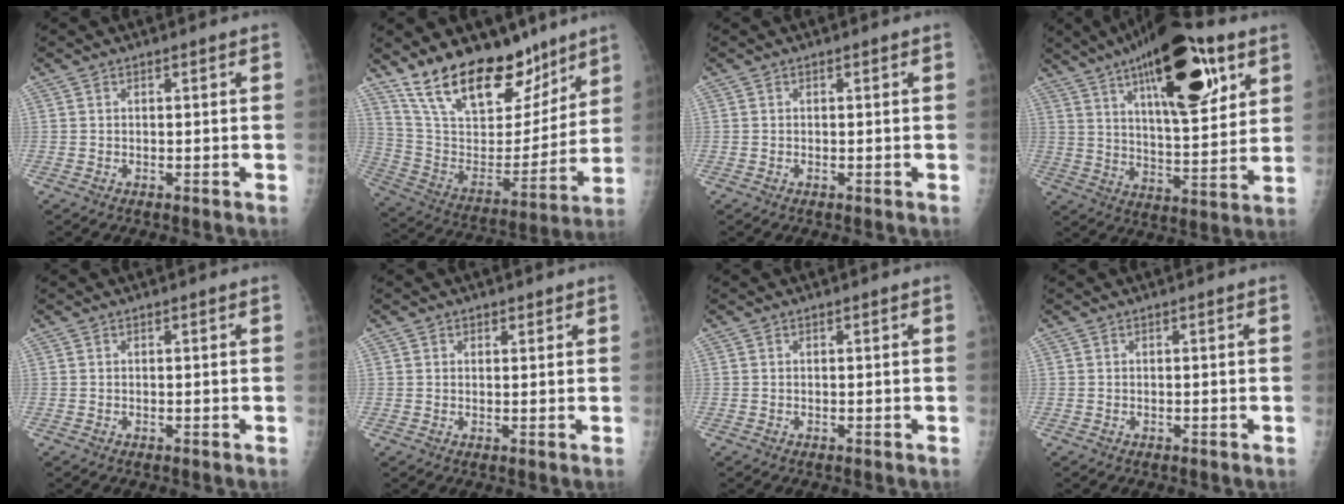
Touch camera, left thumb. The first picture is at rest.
{"total": 23.9, "force": [17.4, 10.8, 12.3], "torque": [-0.167, -0.082, 0.300]}
{"total": 0.0}
{"total": 24.6, "force": [12.2, 8.7, 19.5], "torque": [-0.280, -0.033, 0.193]}
{"total": 0.0}
{"total": 1.7, "force": [1.0, 1.4, -0.1], "torque": [0.024, -0.003, 0.006]}
{"total": 0.0}
{"total": 0.0}